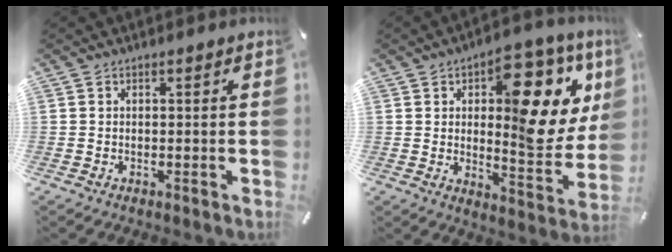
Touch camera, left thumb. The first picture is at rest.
{"total": 20.1, "force": [7.3, 9.3, 16.2], "torque": [-0.191, -0.054, 0.110]}